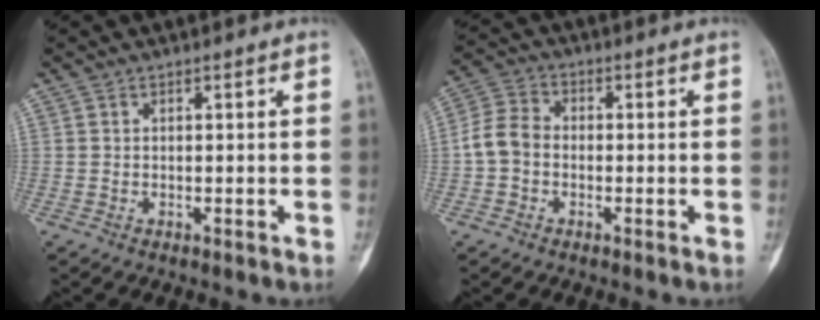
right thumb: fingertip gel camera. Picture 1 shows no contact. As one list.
[{"total": 6.0, "force": [-1.1, 4.7, 3.6], "torque": [-0.064, 0.019, -0.033]}]